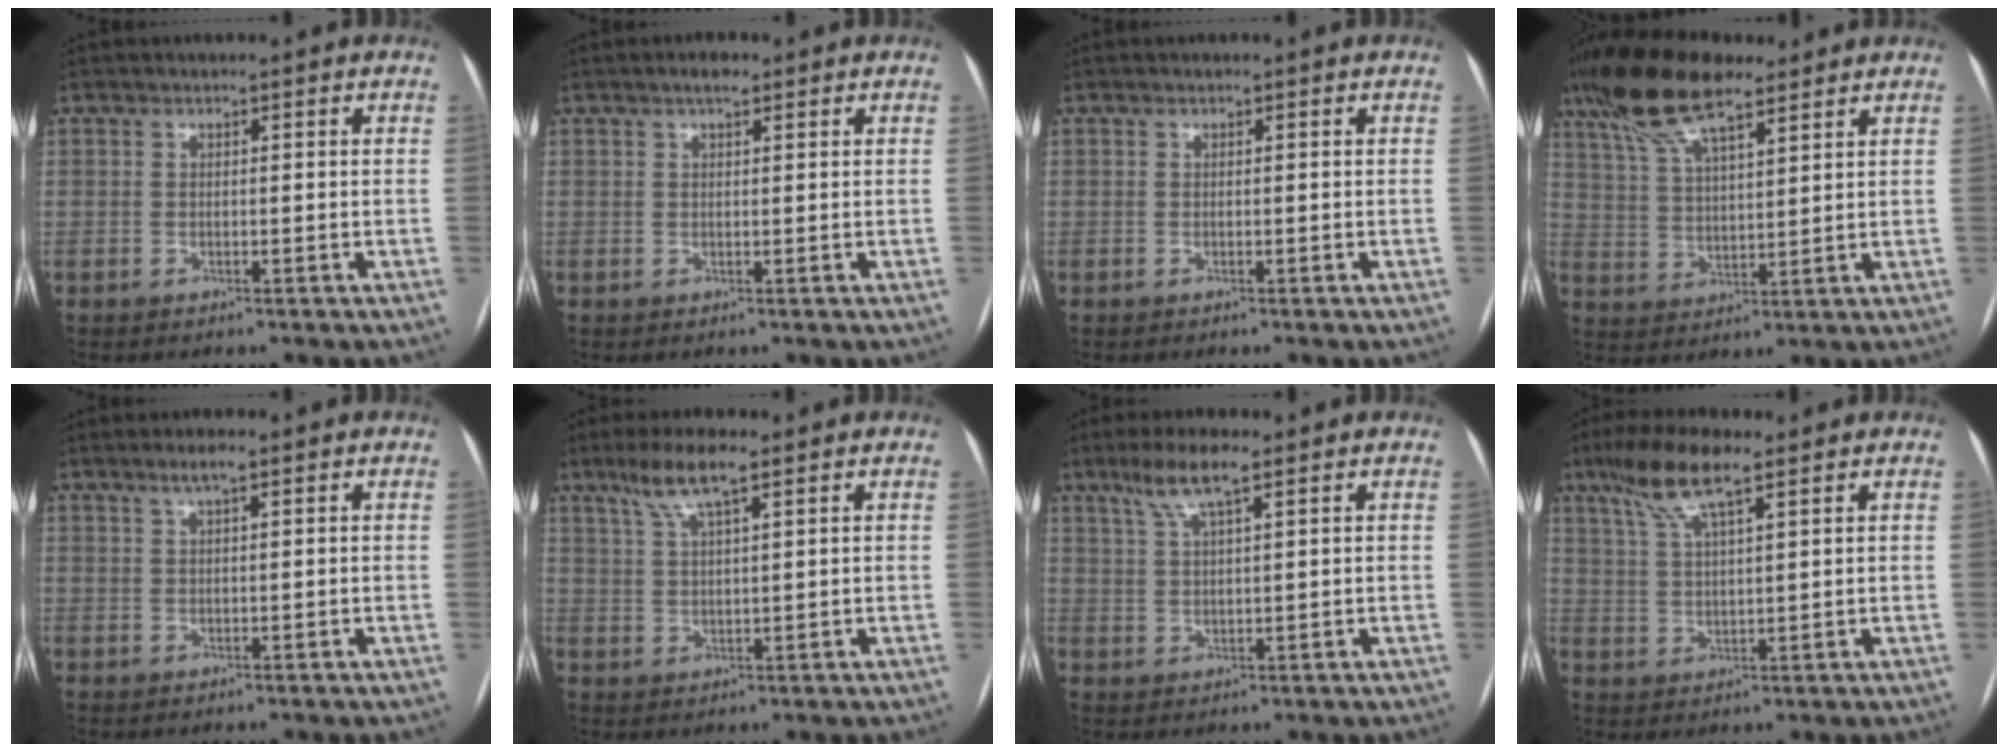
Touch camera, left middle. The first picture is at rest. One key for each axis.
{"total": 2.0, "fx": 1.3, "fy": 0.7, "fz": 1.4, "tx": -0.025, "ty": 0.008, "tz": 0.020}
{"total": 0.0}
{"total": 13.0, "fx": 9.5, "fy": 3.4, "fz": 8.3, "tx": -0.168, "ty": 0.027, "tz": 0.178}
{"total": 2.7, "fx": 1.7, "fy": 0.3, "fz": 2.1, "tx": -0.043, "ty": 0.009, "tz": 0.031}
{"total": 6.7, "fx": 4.3, "fy": 0.9, "fz": 5.1, "tx": -0.107, "ty": 0.015, "tz": 0.083}
{"total": 6.3, "fx": 4.0, "fy": 0.8, "fz": 4.8, "tx": -0.102, "ty": 0.015, "tz": 0.077}
{"total": 8.6, "fx": 5.5, "fy": 1.4, "fz": 6.4, "tx": -0.134, "ty": 0.018, "tz": 0.104}